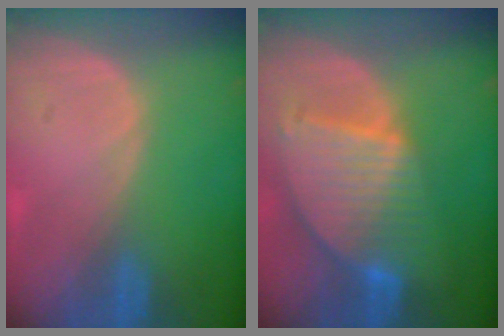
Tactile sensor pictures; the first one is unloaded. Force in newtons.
{"total": 9.4, "press": 8.1, "slide": 4.9}